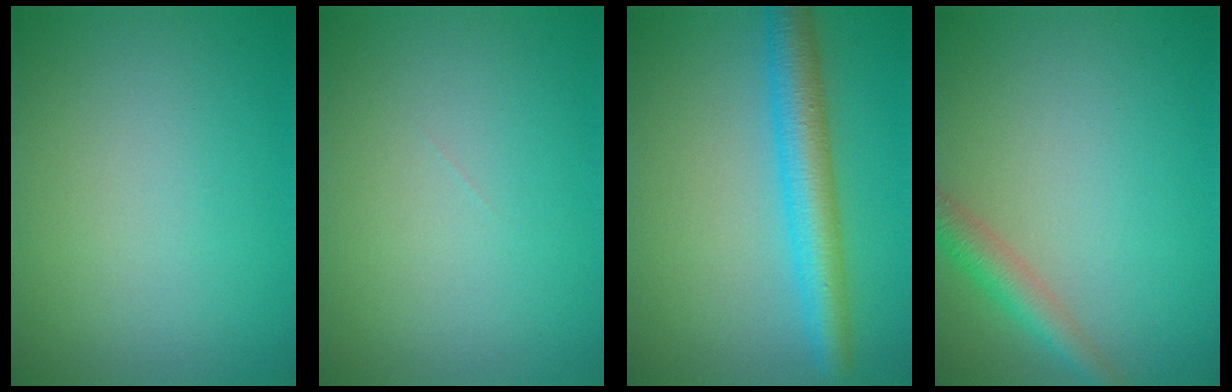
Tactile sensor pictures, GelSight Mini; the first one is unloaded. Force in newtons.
{"total": 0.0}
{"total": 5.1, "press": 5.1, "slide": 0.1}
{"total": 2.7, "press": 2.7, "slide": 0.2}